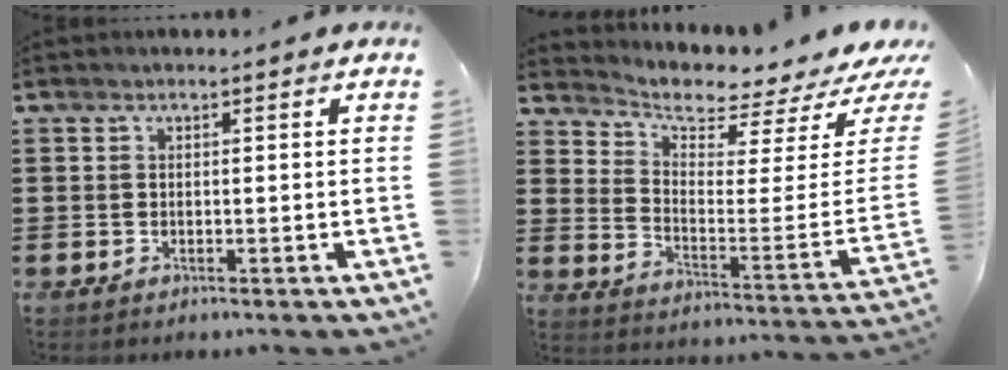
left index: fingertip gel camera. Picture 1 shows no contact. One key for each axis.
{"total": 3.9, "fx": 3.7, "fy": 0.4, "fz": 1.0, "tx": -0.048, "ty": -0.047, "tz": 0.060}